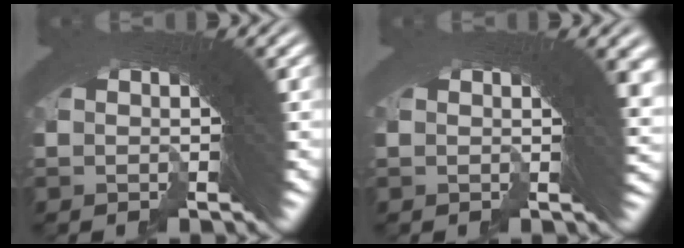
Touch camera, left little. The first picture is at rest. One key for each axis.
{"total": 2.8, "fx": 1.0, "fy": 0.3, "fz": 2.6, "tx": -0.021, "ty": 0.017, "tz": 0.006}